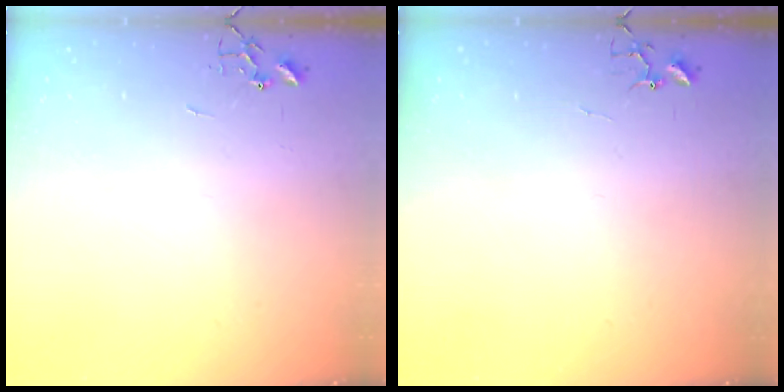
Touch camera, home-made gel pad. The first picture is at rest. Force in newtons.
{"total": 3.8, "press": 3.8, "slide": 0.4}